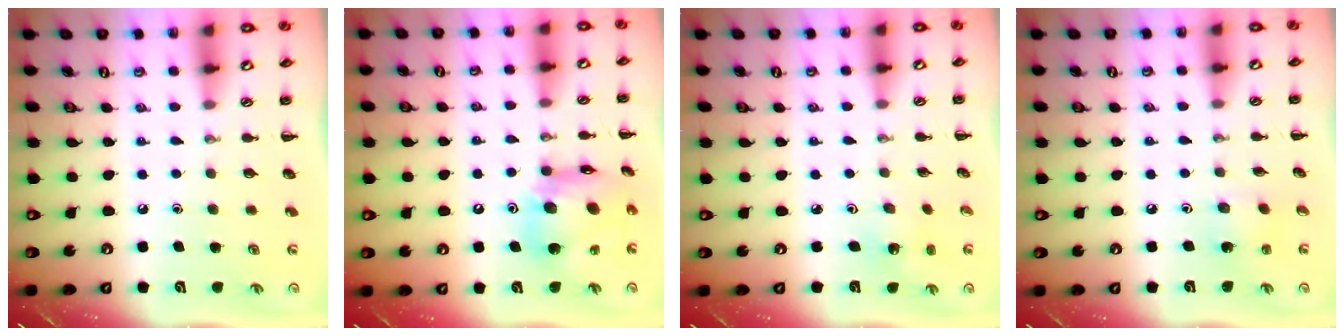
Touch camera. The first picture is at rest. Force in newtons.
{"total": 14.8, "press": 14.7, "slide": 2.3}
{"total": 2.0, "press": 1.9, "slide": 0.7}
{"total": 1.7, "press": 1.6, "slide": 0.7}